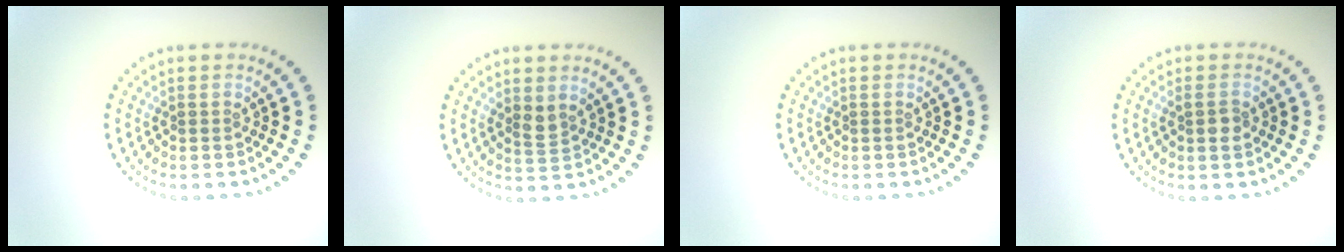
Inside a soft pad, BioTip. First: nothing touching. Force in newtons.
{"total": 1.5, "press": 1.1, "slide": 0.9}
{"total": 0.0}
{"total": 1.3, "press": 1.3, "slide": 0.3}